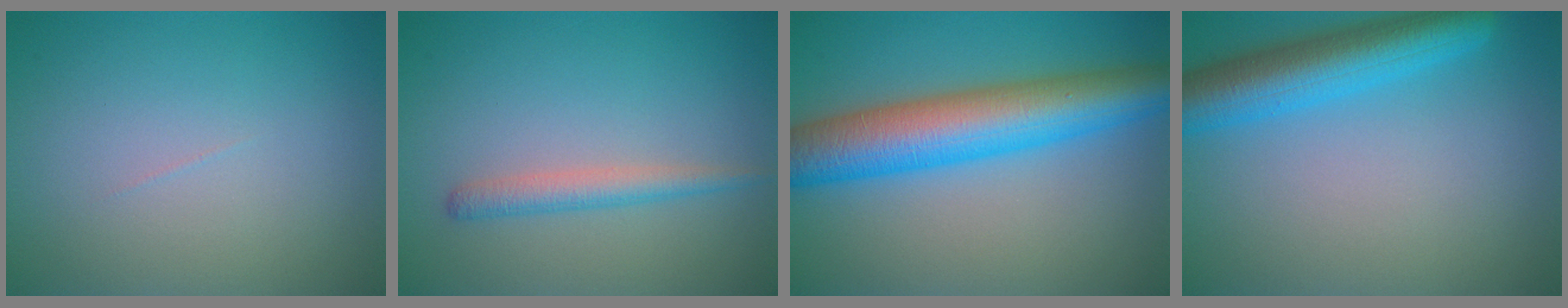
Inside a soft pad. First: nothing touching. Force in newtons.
{"total": 2.1, "press": 2.1, "slide": 0.1}
{"total": 9.6, "press": 9.6, "slide": 0.2}
{"total": 6.7, "press": 6.7, "slide": 0.2}